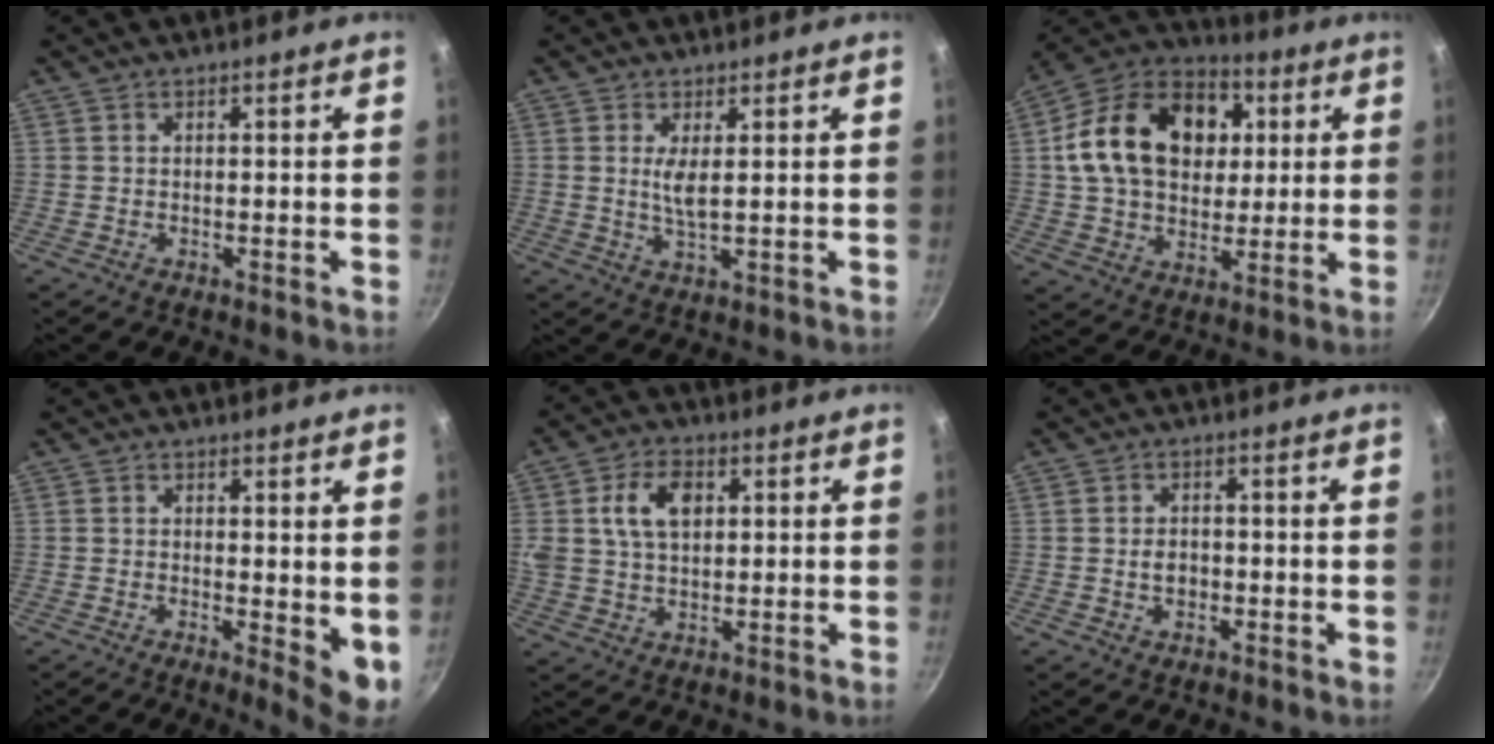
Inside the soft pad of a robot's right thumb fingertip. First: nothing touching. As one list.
[{"total": 3.4, "force": [1.0, 0.8, 3.1], "torque": [-0.064, -0.013, 0.021]}, {"total": 22.1, "force": [4.5, 16.2, 14.4], "torque": [-0.212, 0.017, 0.065]}, {"total": 5.5, "force": [0.8, 2.0, 5.0], "torque": [-0.069, -0.014, 0.011]}, {"total": 9.5, "force": [2.5, 6.3, 6.6], "torque": [-0.106, 0.004, 0.040]}, {"total": 2.6, "force": [-0.5, 2.0, 1.5], "torque": [-0.015, 0.006, -0.011]}]